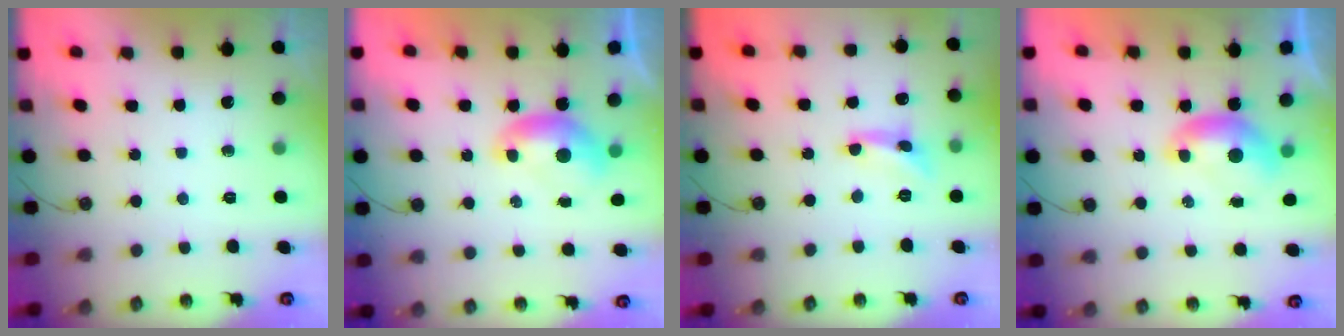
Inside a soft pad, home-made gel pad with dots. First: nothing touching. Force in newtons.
{"total": 0.0}
{"total": 1.3, "press": 1.3, "slide": 0.1}
{"total": 0.0}